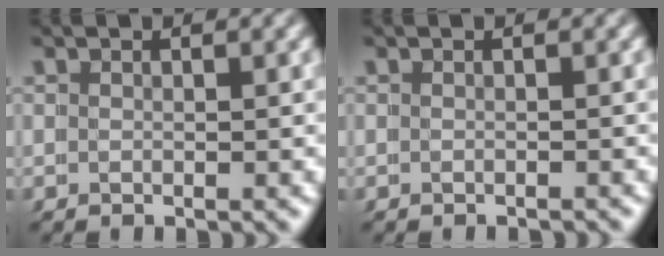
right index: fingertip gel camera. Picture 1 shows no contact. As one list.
[{"total": 1.0, "force": [-0.9, 0.1, -0.1], "torque": [0.001, -0.002, -0.015]}]